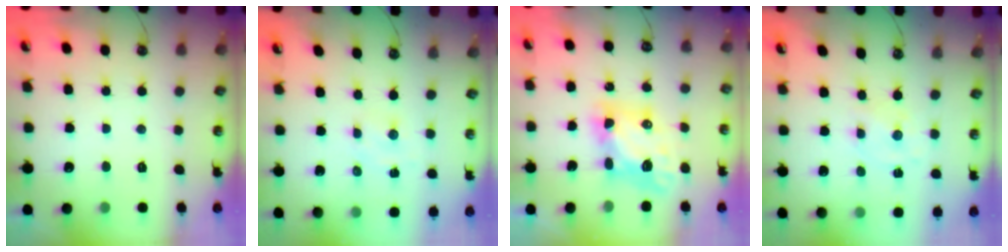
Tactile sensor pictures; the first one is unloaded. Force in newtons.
{"total": 2.7, "press": 2.7, "slide": 0.4}
{"total": 7.1, "press": 7.0, "slide": 0.6}
{"total": 1.4, "press": 1.4, "slide": 0.2}